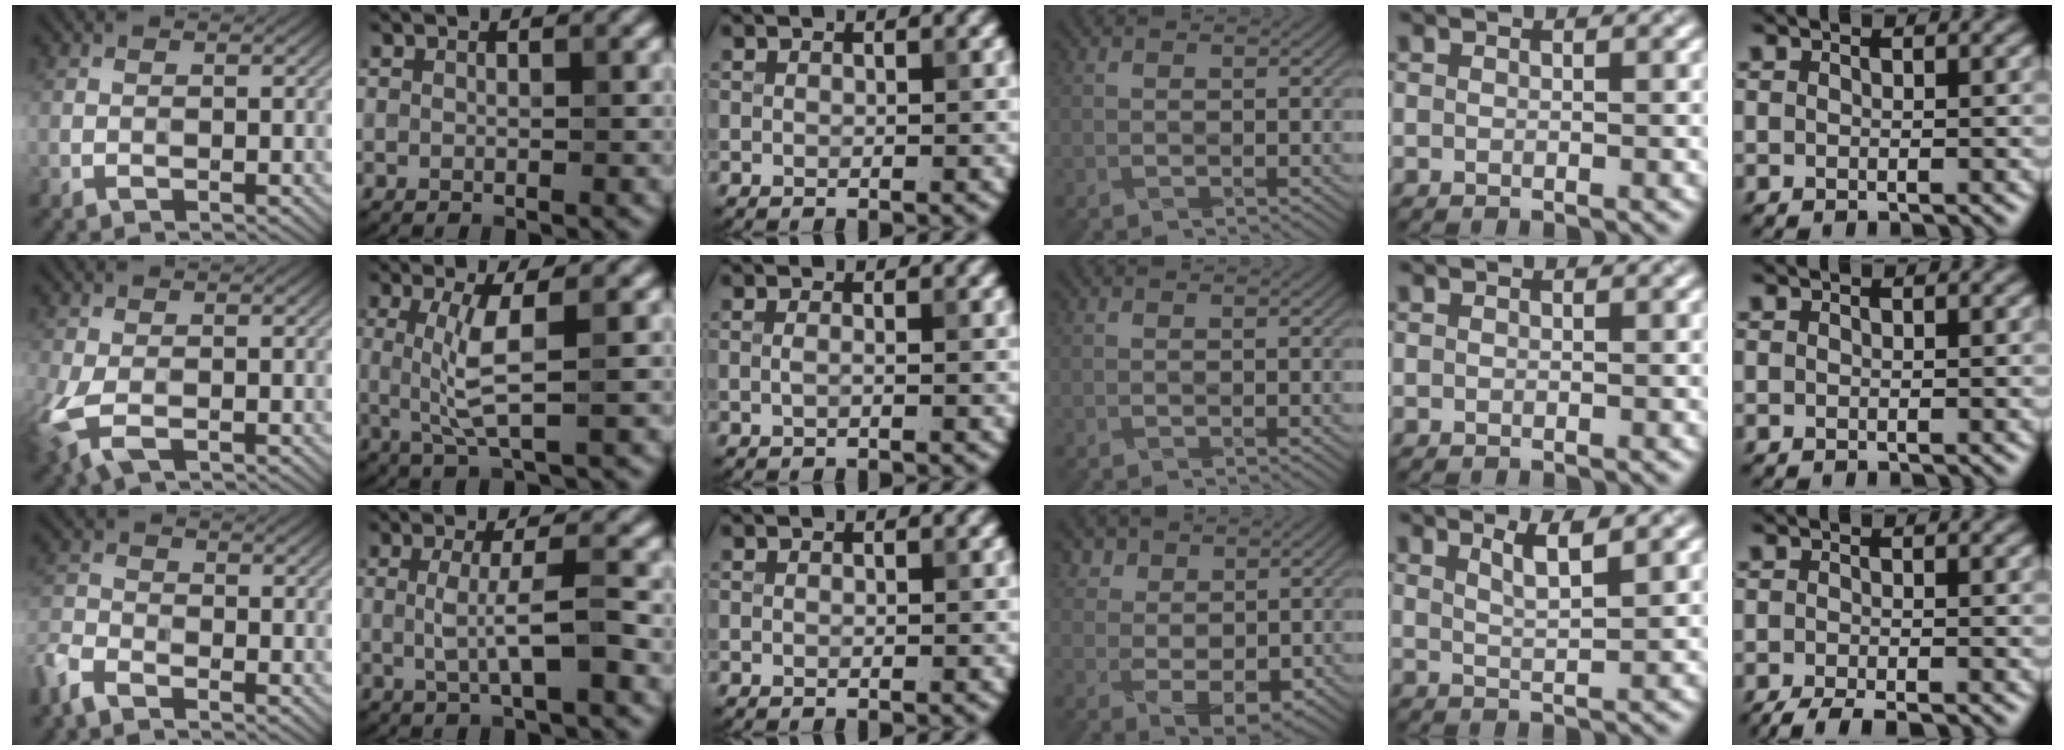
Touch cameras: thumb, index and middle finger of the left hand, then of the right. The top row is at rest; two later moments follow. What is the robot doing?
{"motion": "wrap", "object": "bandage"}